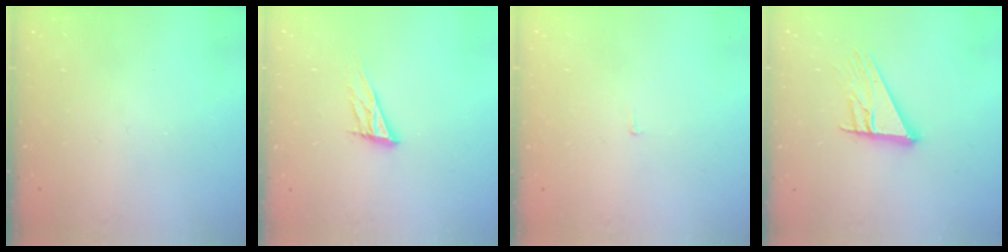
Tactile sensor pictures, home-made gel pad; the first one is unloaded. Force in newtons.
{"total": 11.0, "press": 10.7, "slide": 2.6}
{"total": 2.2, "press": 2.2, "slide": 0.1}
{"total": 12.9, "press": 12.9, "slide": 1.2}